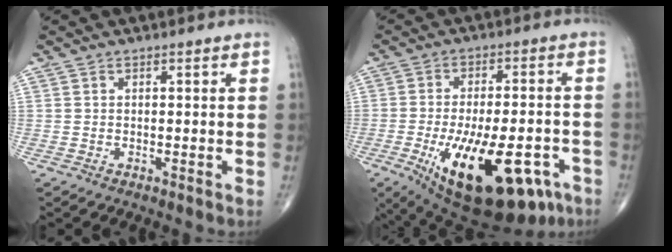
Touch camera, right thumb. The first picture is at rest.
{"total": 24.2, "force": [-10.4, 10.3, 19.3], "torque": [-0.274, 0.008, -0.138]}